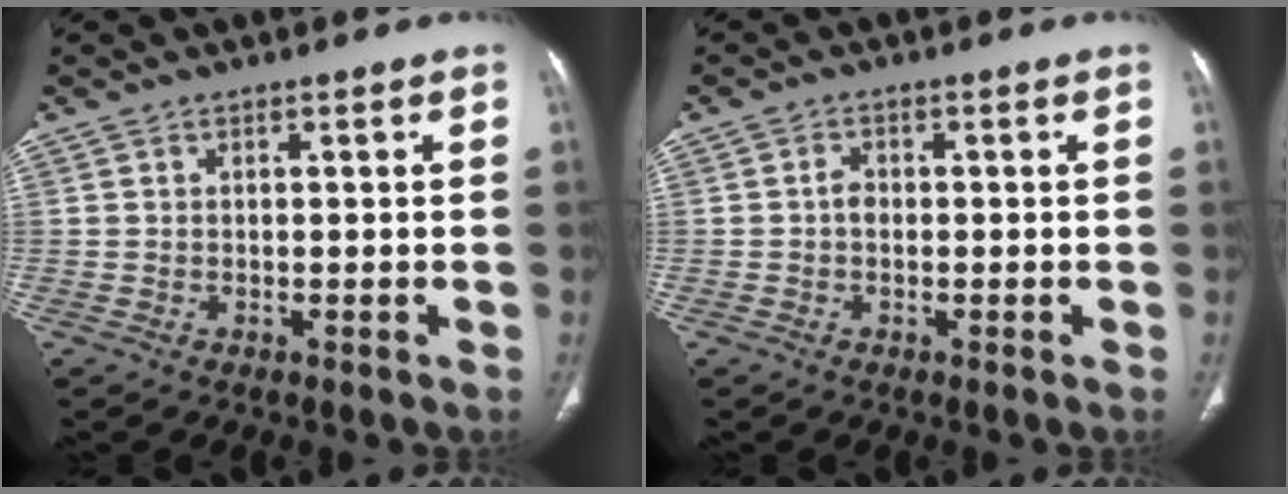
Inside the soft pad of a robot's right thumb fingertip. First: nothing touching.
{"total": 1.8, "force": [-0.2, 1.3, 1.1], "torque": [-0.010, 0.006, -0.008]}